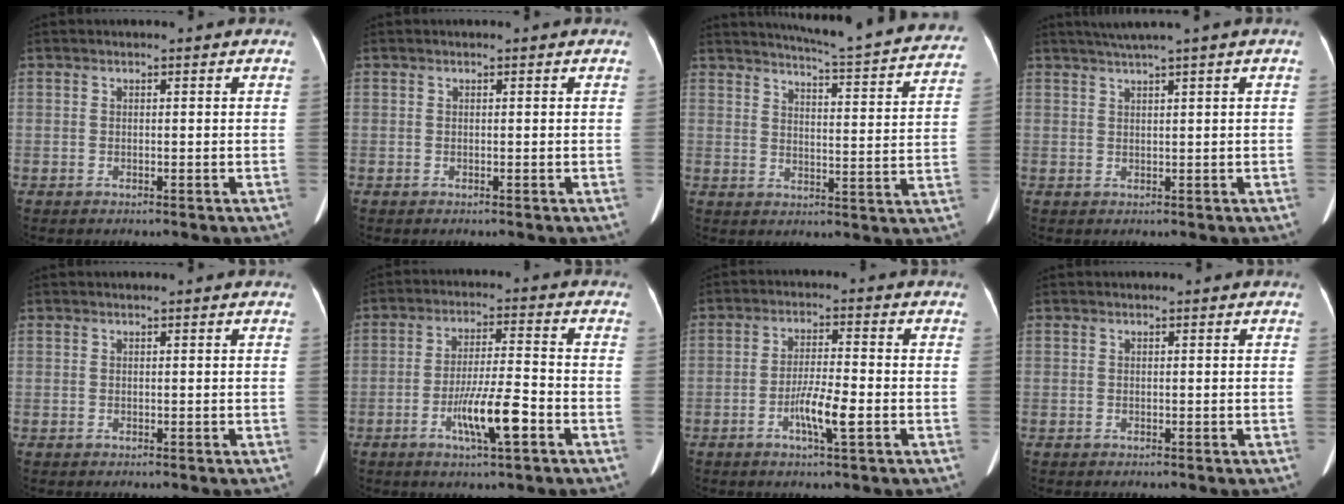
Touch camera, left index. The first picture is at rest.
{"total": 0.0}
{"total": 22.5, "force": [20.9, 1.0, 8.2], "torque": [-0.115, -0.068, 0.244]}
{"total": 3.5, "force": [2.5, -1.1, 2.3], "torque": [-0.042, 0.008, 0.048]}
{"total": 0.0}
{"total": 8.5, "force": [-3.7, 0.6, 7.7], "torque": [-0.144, -0.005, -0.065]}
{"total": 5.8, "force": [-2.2, 0.3, 5.3], "torque": [-0.103, -0.005, -0.041]}
{"total": 0.0}